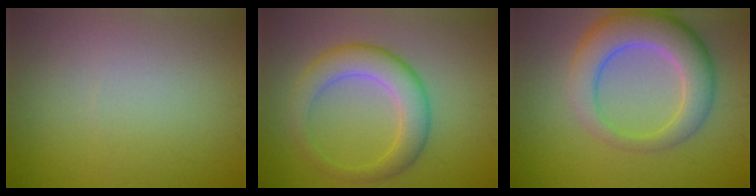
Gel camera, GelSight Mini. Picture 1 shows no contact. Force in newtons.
{"total": 5.2, "press": 5.2, "slide": 0.2}
{"total": 7.4, "press": 7.3, "slide": 0.5}